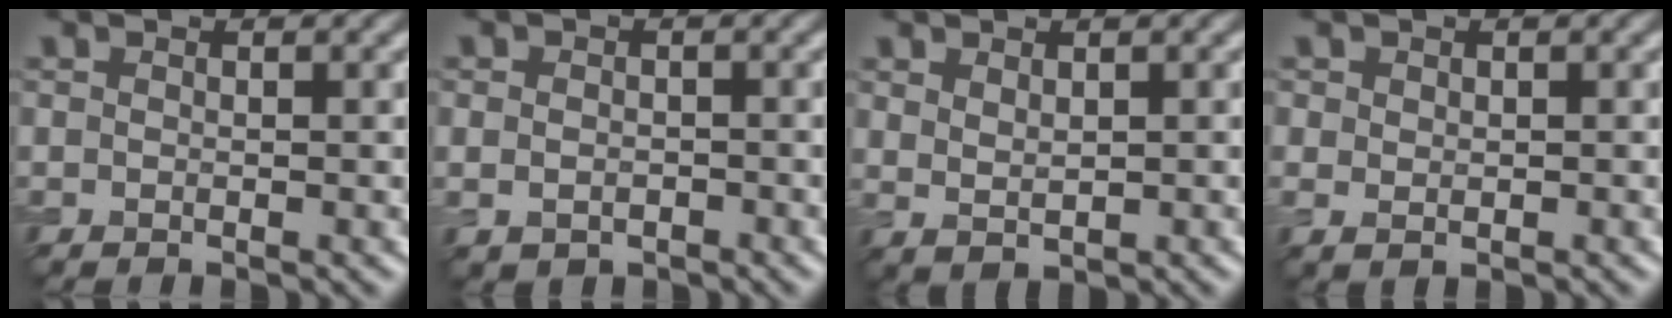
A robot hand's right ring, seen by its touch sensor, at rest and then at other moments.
{"total": 1.8, "force": [-0.5, 1.5, 0.9], "torque": [-0.013, -0.008, -0.008]}
{"total": 1.5, "force": [0.8, 0.8, 1.0], "torque": [-0.023, -0.004, 0.023]}
{"total": 1.2, "force": [0.4, 1.0, 0.6], "torque": [-0.009, 0.000, 0.008]}